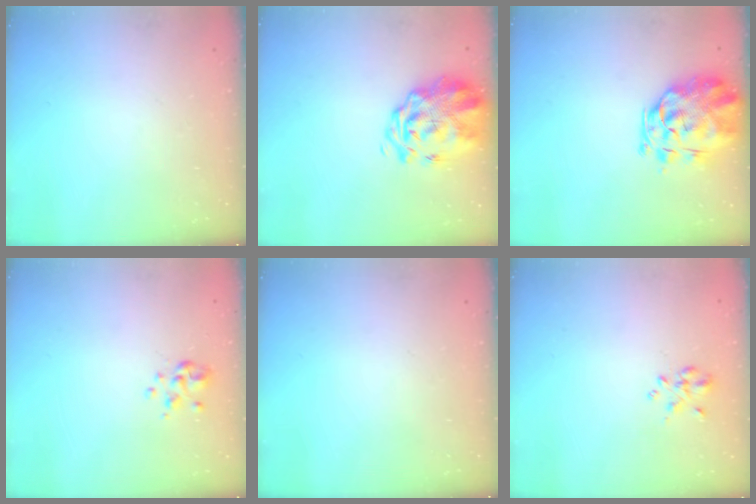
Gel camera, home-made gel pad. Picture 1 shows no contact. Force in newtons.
{"total": 4.4, "press": 4.1, "slide": 1.7}
{"total": 2.5, "press": 2.3, "slide": 1.0}
{"total": 2.9, "press": 2.8, "slide": 0.9}
{"total": 0.0}
{"total": 2.4, "press": 2.3, "slide": 0.9}